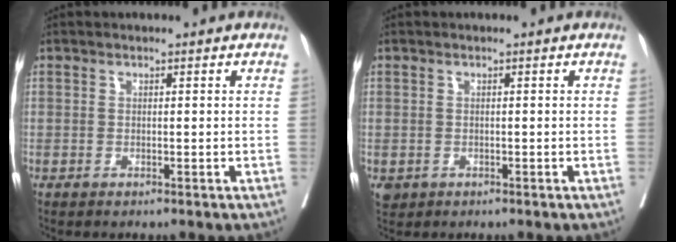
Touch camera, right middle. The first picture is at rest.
{"total": 1.5, "force": [-0.5, 1.3, 0.5], "torque": [-0.012, 0.001, -0.001]}